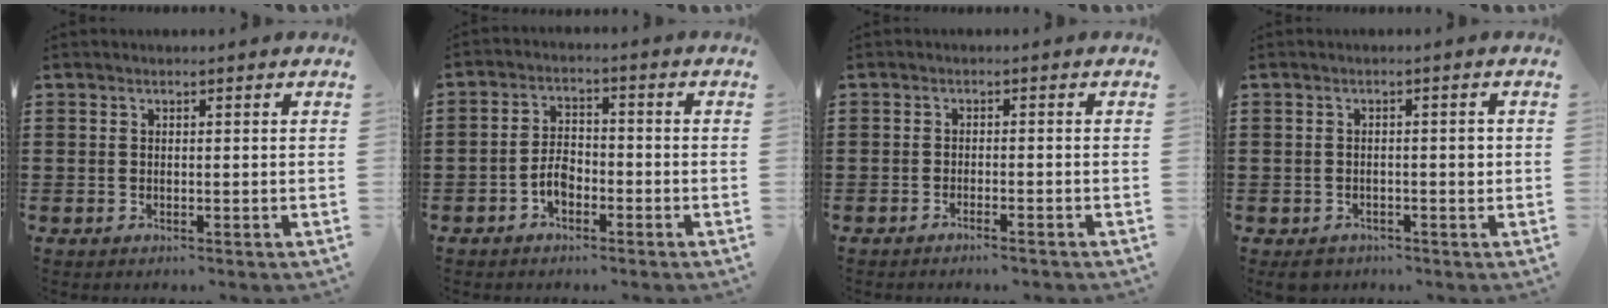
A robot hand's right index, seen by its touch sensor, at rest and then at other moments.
{"total": 3.5, "force": [-1.9, 2.0, 2.2], "torque": [-0.057, 0.000, -0.041]}
{"total": 1.4, "force": [-1.3, -0.3, 0.5], "torque": [-0.009, 0.000, -0.024]}
{"total": 2.1, "force": [-0.8, 1.3, 1.4], "torque": [-0.032, 0.004, -0.019]}